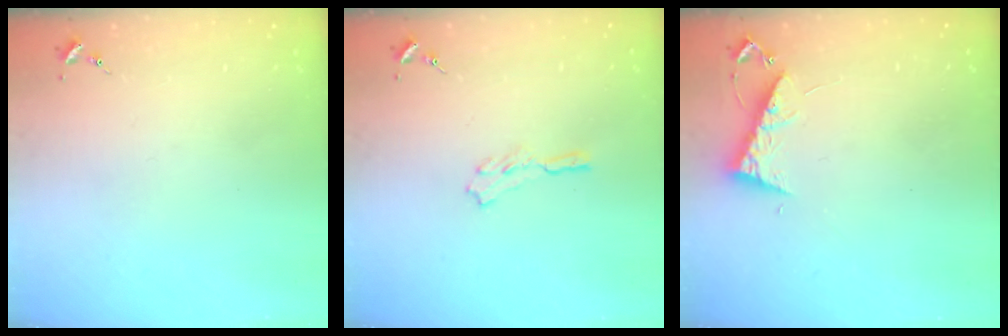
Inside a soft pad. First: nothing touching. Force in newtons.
{"total": 3.8, "press": 3.8, "slide": 0.3}
{"total": 7.7, "press": 7.6, "slide": 0.6}